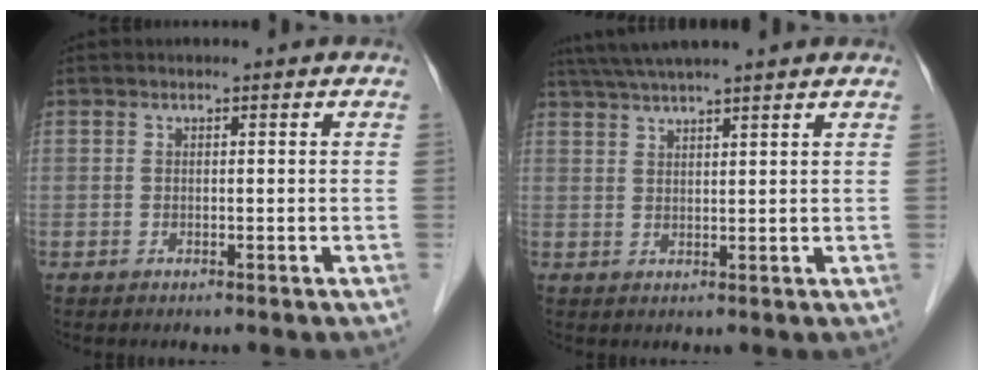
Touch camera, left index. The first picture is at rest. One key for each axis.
{"total": 9.8, "fx": 8.4, "fy": -0.1, "fz": 5.1, "tx": -0.088, "ty": 0.046, "tz": 0.122}